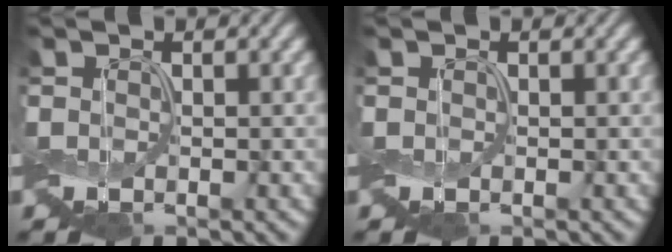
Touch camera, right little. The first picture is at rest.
{"total": 0.0}